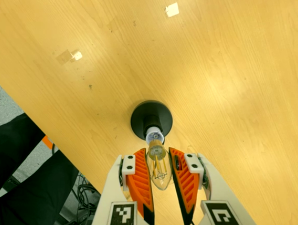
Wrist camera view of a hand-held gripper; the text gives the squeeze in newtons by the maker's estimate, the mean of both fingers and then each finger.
{"total": 16.4, "left": 17.9, "right": 15.0}